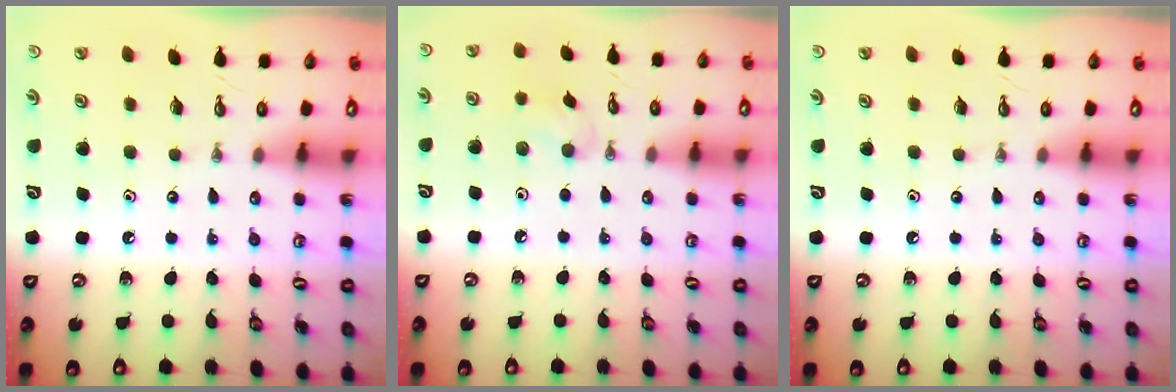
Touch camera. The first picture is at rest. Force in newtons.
{"total": 6.4, "press": 6.1, "slide": 2.0}
{"total": 0.0}